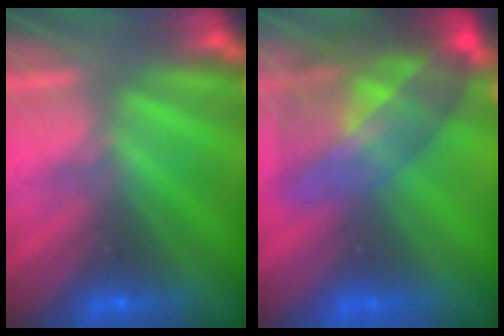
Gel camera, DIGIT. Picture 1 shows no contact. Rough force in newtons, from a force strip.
{"total": 7.3}